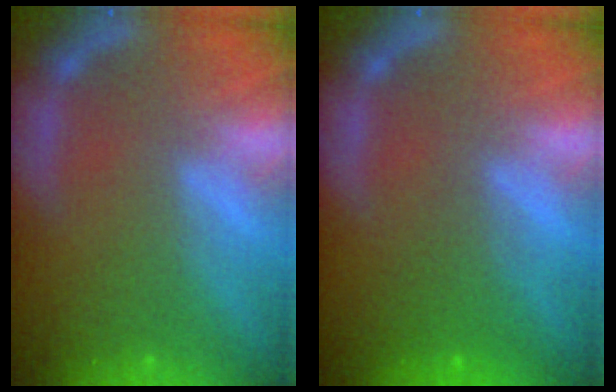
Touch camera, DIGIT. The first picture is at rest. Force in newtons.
{"total": 1.9}